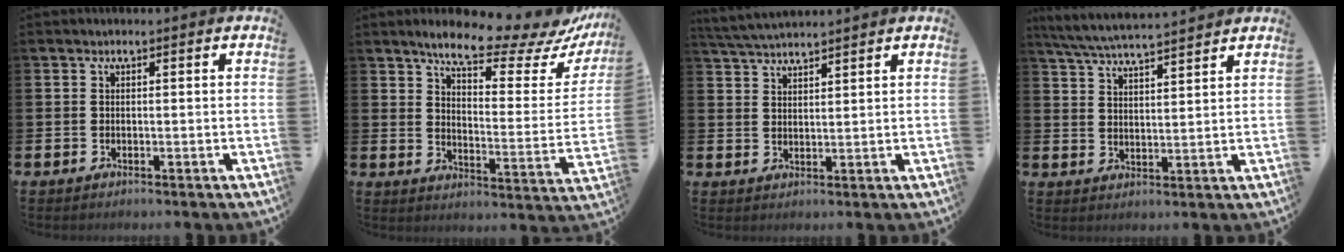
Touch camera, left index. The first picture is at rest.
{"total": 9.8, "force": [8.5, 2.3, 4.3], "torque": [-0.095, -0.064, 0.140]}
{"total": 3.8, "force": [3.7, 0.2, 0.6], "torque": [-0.024, -0.015, 0.070]}
{"total": 6.0, "force": [5.8, 0.2, 1.5], "torque": [-0.048, -0.030, 0.103]}